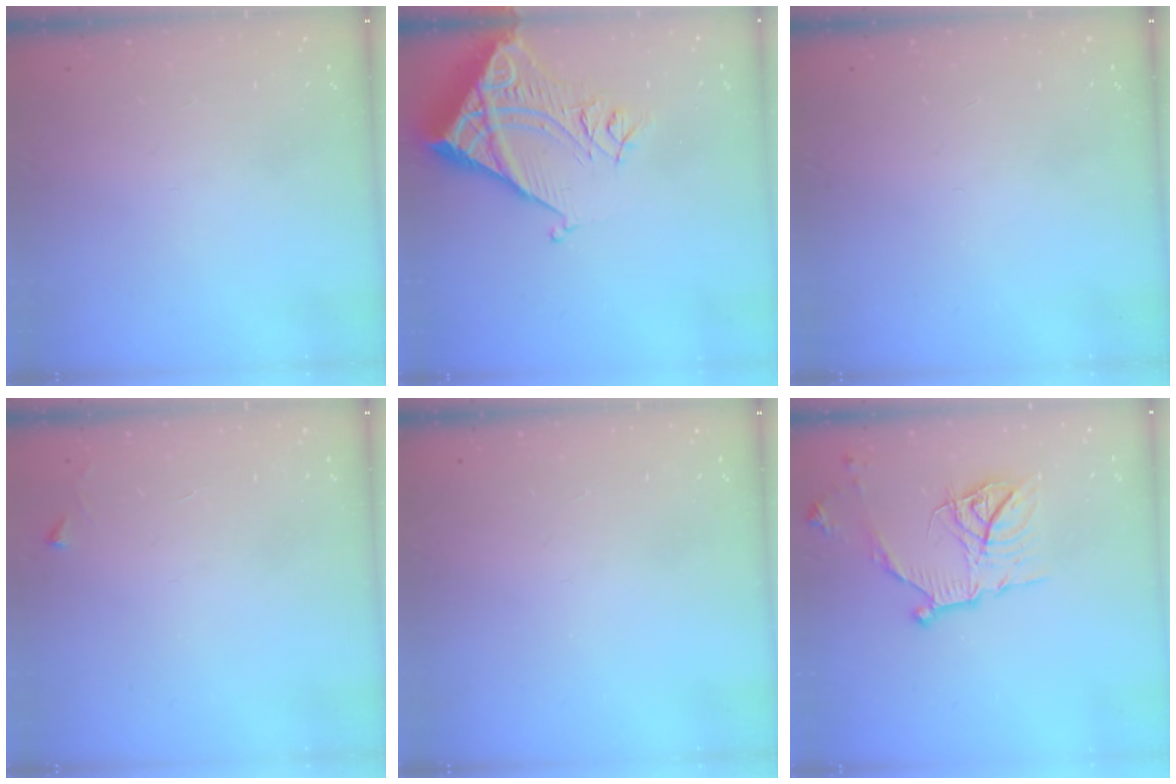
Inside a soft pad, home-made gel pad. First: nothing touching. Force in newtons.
{"total": 9.6, "press": 9.5, "slide": 1.1}
{"total": 0.0}
{"total": 2.3, "press": 2.3, "slide": 0.4}
{"total": 0.0}
{"total": 14.7, "press": 14.7, "slide": 0.2}